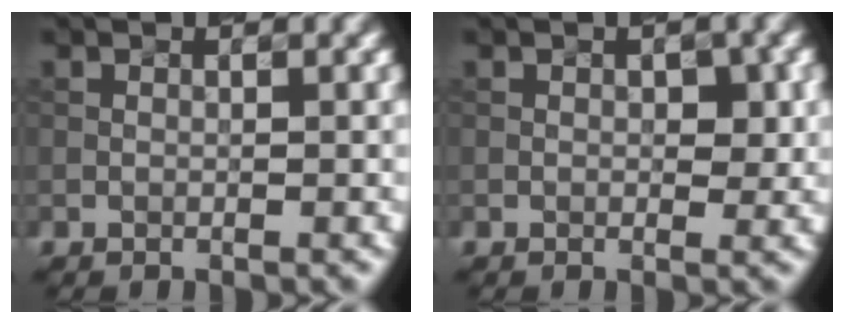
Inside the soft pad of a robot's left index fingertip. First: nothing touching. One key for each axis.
{"total": 1.6, "fx": 0.1, "fy": 0.8, "fz": 1.4, "tx": -0.015, "ty": -0.001, "tz": 0.008}